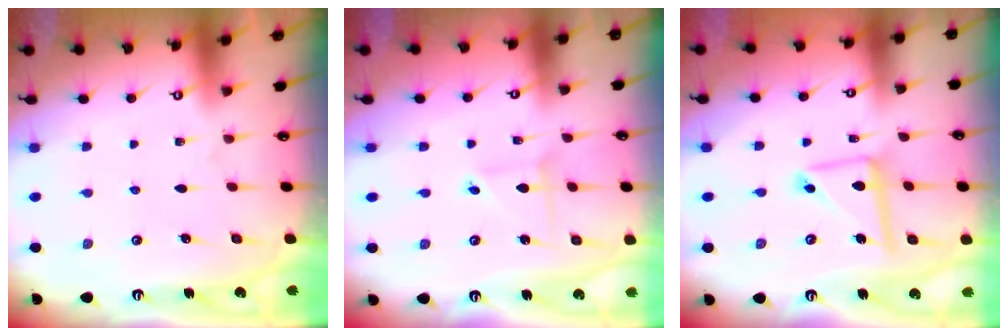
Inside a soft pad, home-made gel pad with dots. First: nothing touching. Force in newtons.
{"total": 2.3, "press": 2.3, "slide": 0.0}
{"total": 10.2, "press": 10.2, "slide": 0.8}